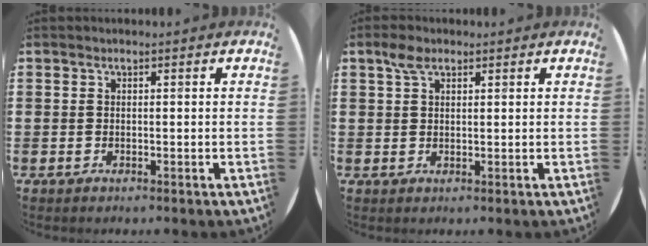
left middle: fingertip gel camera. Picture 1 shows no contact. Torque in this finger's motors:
{"motor_torque": [0.68, -0.60, 0.10, 0.05]}